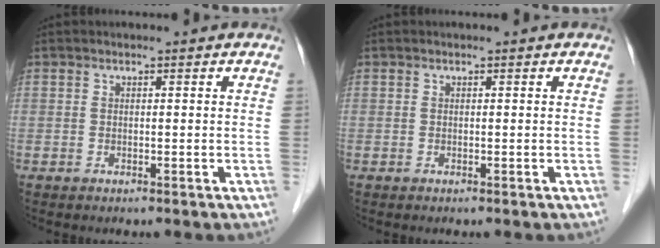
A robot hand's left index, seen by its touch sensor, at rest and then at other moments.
{"total": 0.0}